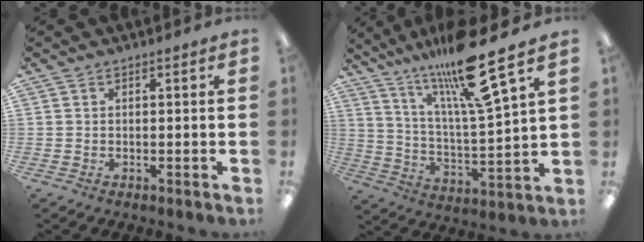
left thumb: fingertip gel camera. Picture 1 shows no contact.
{"total": 20.0, "force": [15.5, 1.7, 12.6], "torque": [-0.224, -0.092, 0.247]}